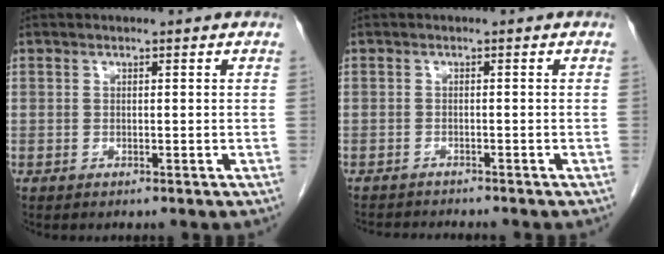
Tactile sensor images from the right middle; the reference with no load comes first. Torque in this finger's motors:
{"motor_torque": [0.06, -0.06, 0.01, 0.01]}